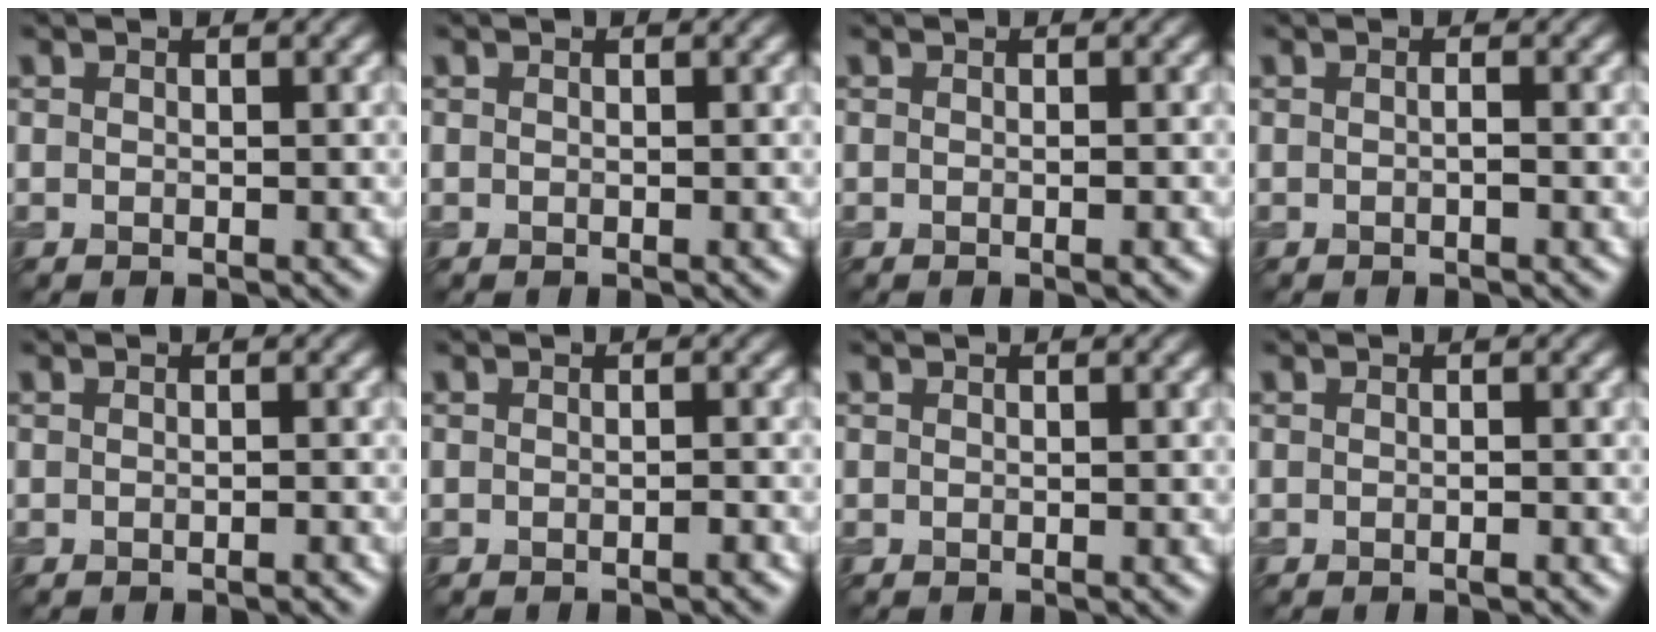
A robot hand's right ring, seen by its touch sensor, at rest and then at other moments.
{"total": 0.0}
{"total": 0.8, "force": [-0.4, 0.0, 0.7], "torque": [-0.013, 0.000, -0.011]}
{"total": 0.7, "force": [-0.4, 0.0, 0.5], "torque": [-0.014, 0.000, -0.012]}
{"total": 0.6, "force": [-0.4, 0.0, 0.5], "torque": [-0.011, -0.002, -0.014]}
{"total": 0.6, "force": [-0.5, 0.0, 0.4], "torque": [-0.010, -0.003, -0.013]}
{"total": 0.0}
{"total": 0.7, "force": [-0.5, 0.0, 0.5], "torque": [-0.011, -0.002, -0.012]}